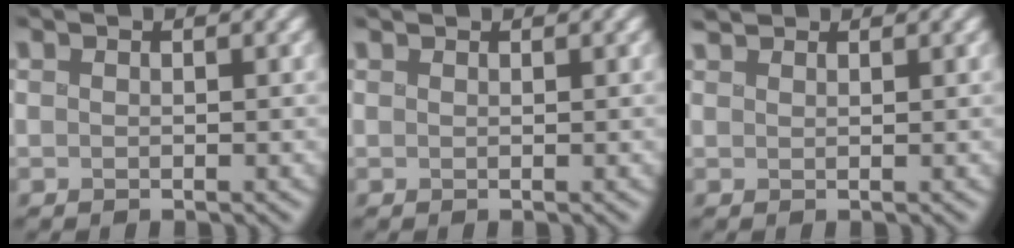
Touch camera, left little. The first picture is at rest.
{"total": 0.5, "force": [0.5, 0.1, 0.0], "torque": [0.000, 0.003, 0.005]}
{"total": 2.3, "force": [2.0, 0.8, 0.8], "torque": [-0.008, 0.015, 0.017]}